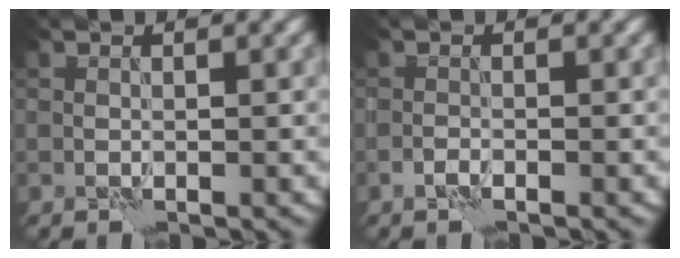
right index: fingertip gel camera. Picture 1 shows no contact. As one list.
[{"total": 1.0, "force": [-0.7, 0.2, 0.6], "torque": [-0.013, 0.002, -0.016]}]